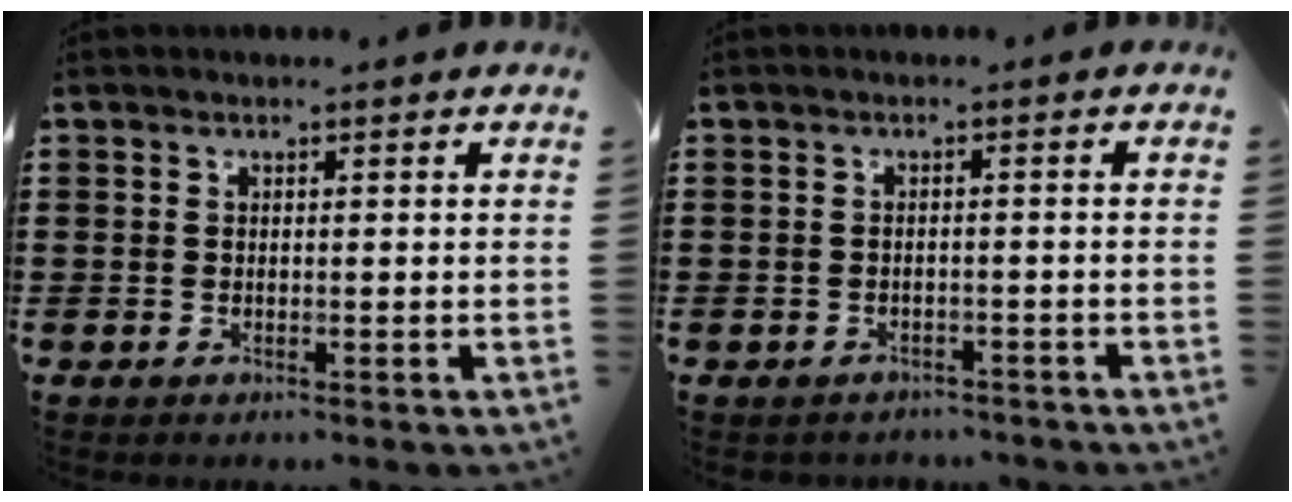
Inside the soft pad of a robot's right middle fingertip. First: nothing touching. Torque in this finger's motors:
{"motor_torque": [1.51, -0.63, 0.17, 0.11]}